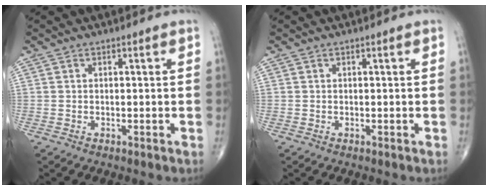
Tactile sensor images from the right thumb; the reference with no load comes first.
{"total": 0.0}